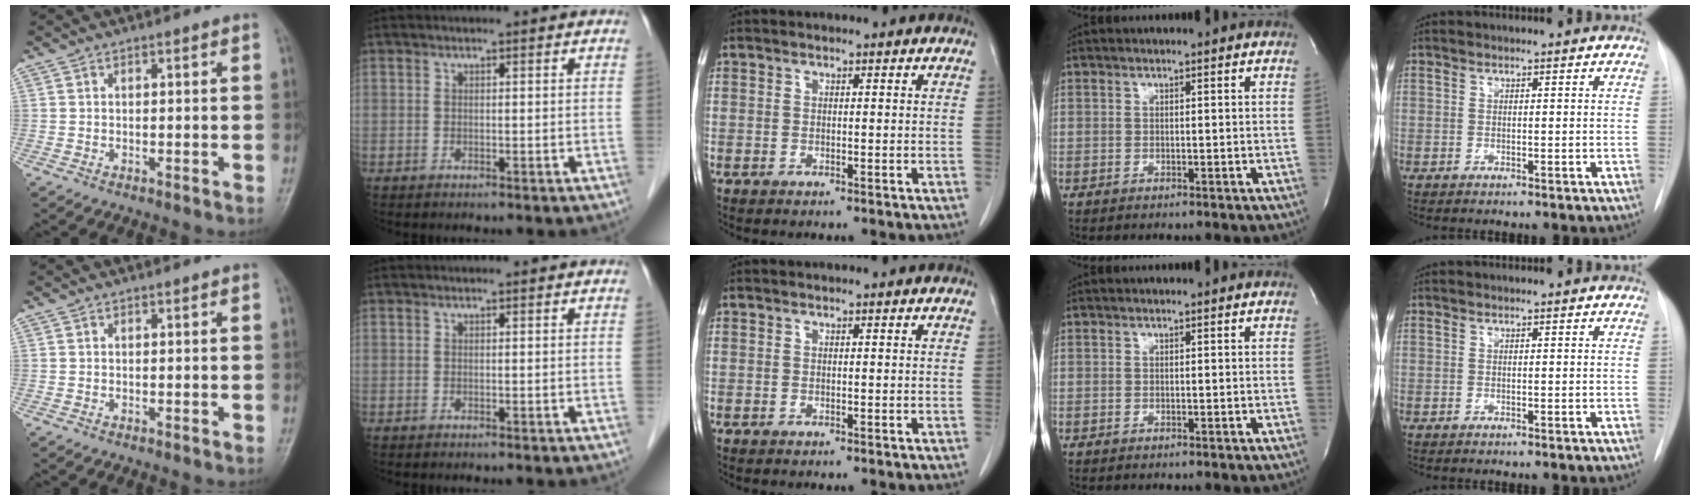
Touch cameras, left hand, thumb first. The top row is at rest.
{}